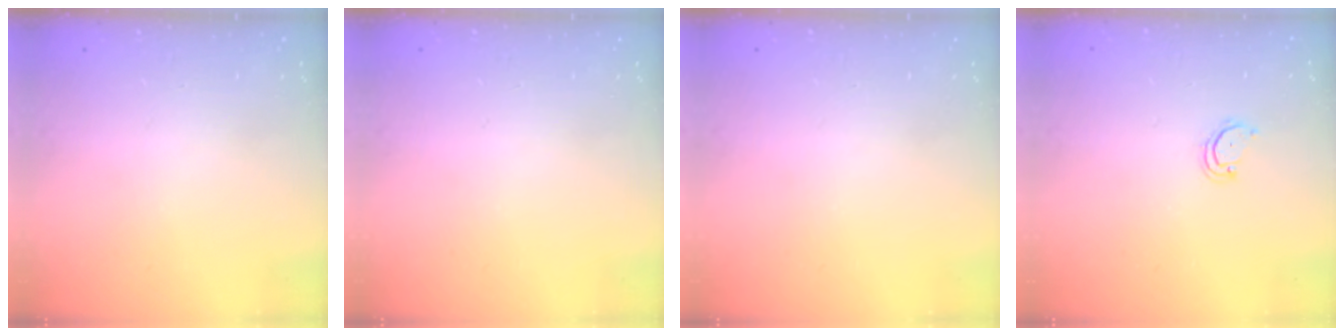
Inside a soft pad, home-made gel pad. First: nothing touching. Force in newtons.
{"total": 0.0}
{"total": 0.0}
{"total": 3.3, "press": 3.3, "slide": 0.2}